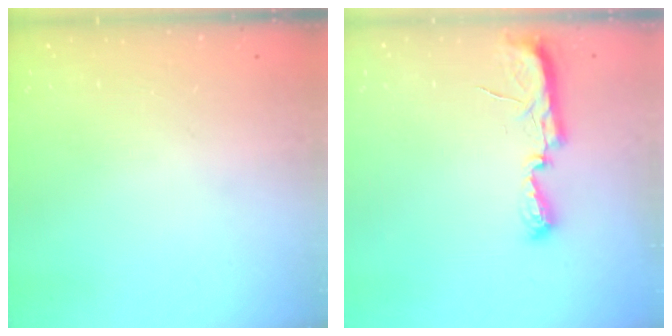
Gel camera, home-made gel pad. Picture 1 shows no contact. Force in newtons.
{"total": 9.8, "press": 8.5, "slide": 4.8}